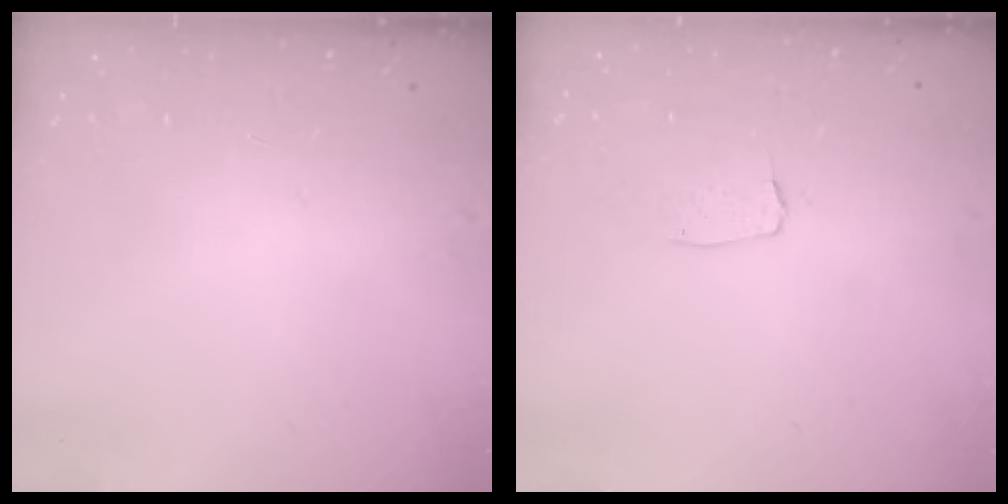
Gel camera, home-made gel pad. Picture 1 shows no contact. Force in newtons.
{"total": 3.0, "press": 3.0, "slide": 0.2}